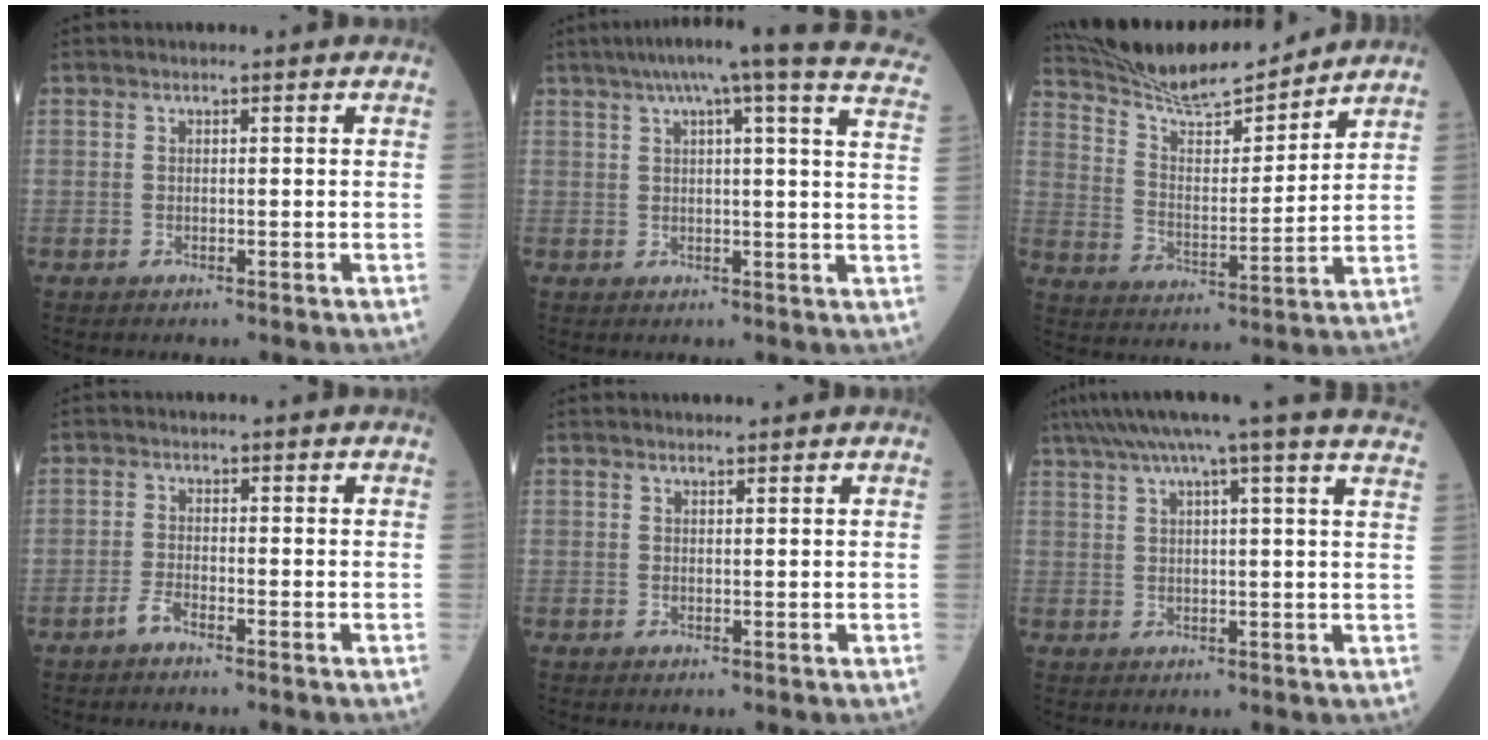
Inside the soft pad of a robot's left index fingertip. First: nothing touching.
{"total": 22.0, "force": [18.1, 0.0, 12.5], "torque": [-0.188, -0.009, 0.209]}
{"total": 14.9, "force": [14.2, 1.1, 4.5], "torque": [-0.090, 0.003, 0.244]}
{"total": 1.4, "force": [-1.3, 0.1, 0.7], "torque": [-0.022, -0.001, -0.028]}
{"total": 1.7, "force": [1.6, 0.2, 0.4], "torque": [-0.009, 0.012, 0.027]}
{"total": 20.9, "force": [17.7, -1.5, 11.0], "torque": [-0.184, -0.004, 0.220]}